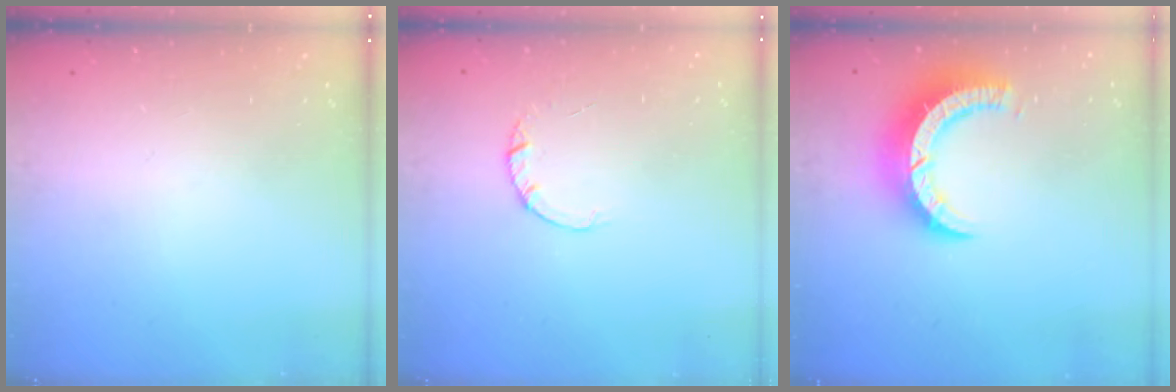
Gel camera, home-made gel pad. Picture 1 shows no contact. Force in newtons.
{"total": 1.4, "press": 1.4, "slide": 0.2}
{"total": 10.3, "press": 10.2, "slide": 1.1}